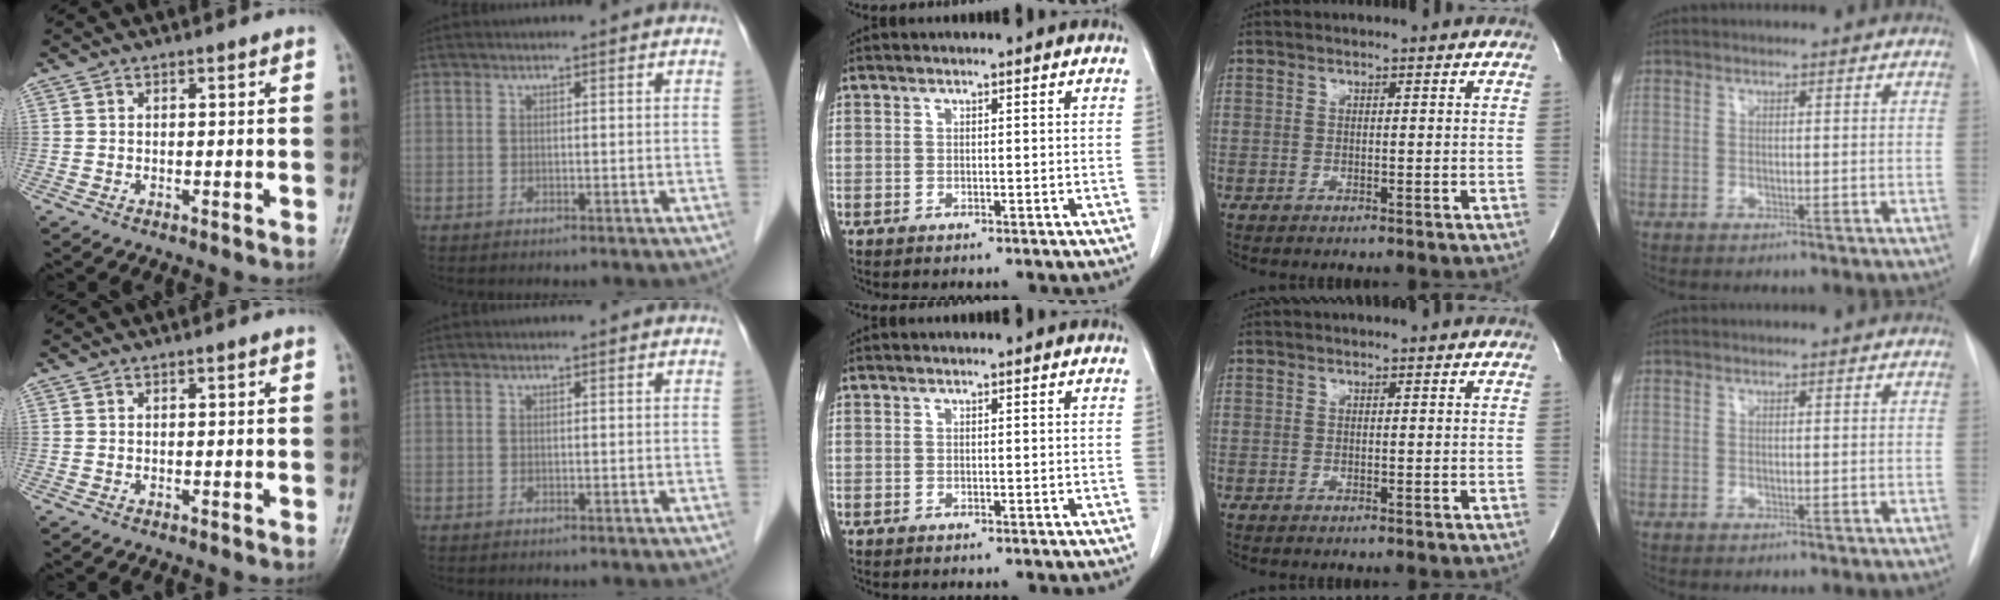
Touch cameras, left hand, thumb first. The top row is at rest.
{}